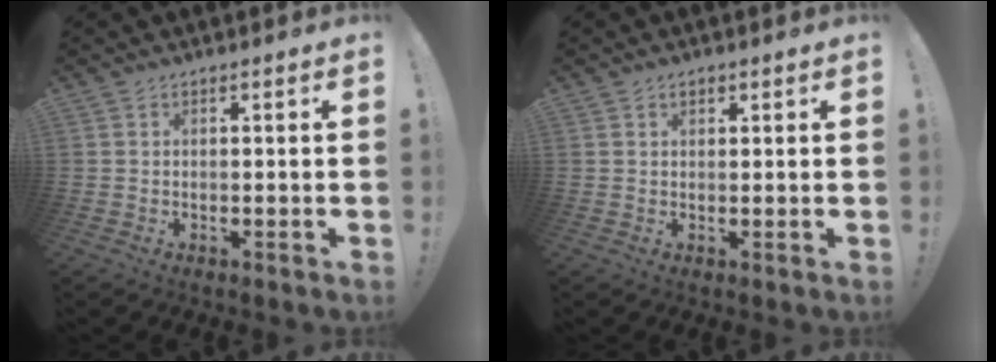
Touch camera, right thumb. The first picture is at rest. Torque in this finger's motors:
{"motor_torque": [-0.17, 0.08, -0.05, 0.49, 0.00]}